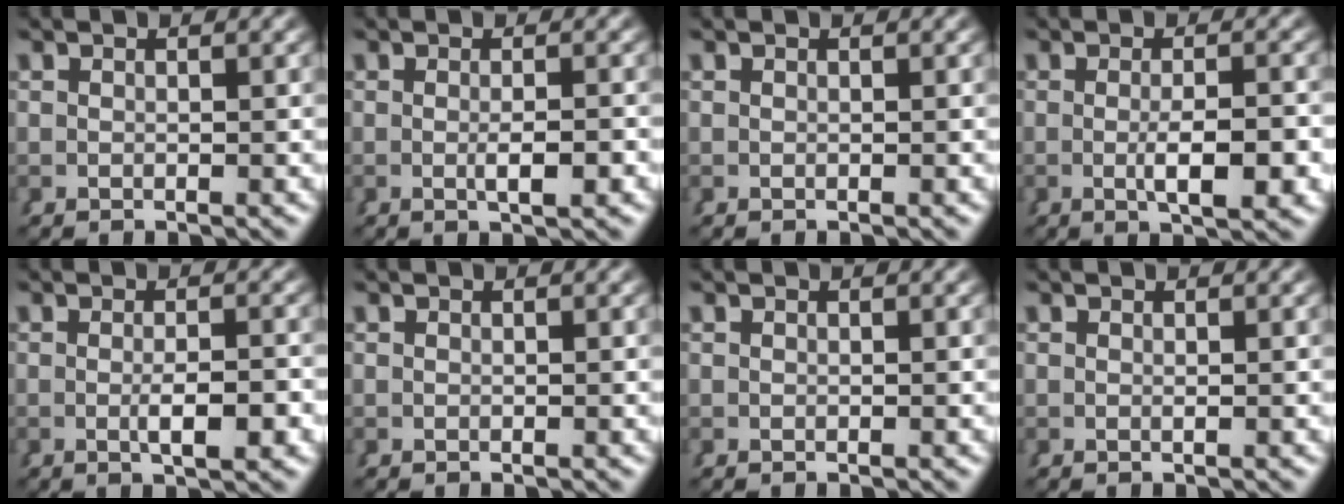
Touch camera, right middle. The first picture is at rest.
{"total": 1.6, "force": [-0.7, 0.0, 1.5], "torque": [-0.021, -0.005, -0.009]}
{"total": 0.0}
{"total": 3.5, "force": [-1.1, 0.7, 3.3], "torque": [-0.049, -0.011, -0.013]}
{"total": 2.5, "force": [-1.0, 0.3, 2.2], "torque": [-0.032, -0.006, -0.014]}
{"total": 0.0}
{"total": 0.0}
{"total": 0.0}